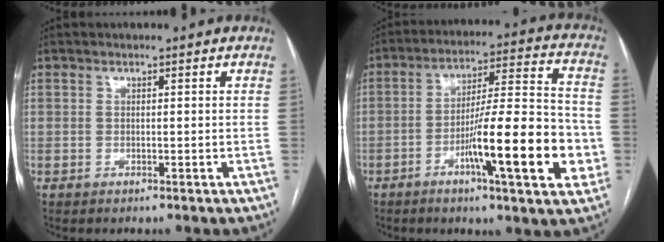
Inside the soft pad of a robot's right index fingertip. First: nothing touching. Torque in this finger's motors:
{"motor_torque": [1.41, -0.73, 0.78, 0.21]}